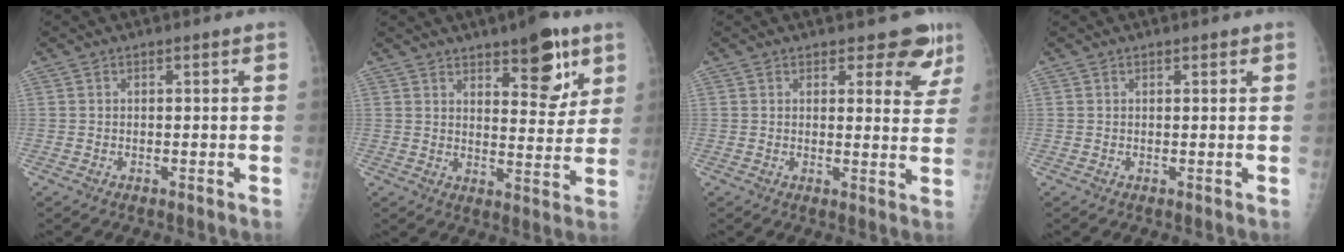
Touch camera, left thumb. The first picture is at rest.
{"total": 11.3, "force": [6.6, 4.4, 8.1], "torque": [-0.079, -0.037, 0.094]}
{"total": 6.4, "force": [4.8, 3.1, 2.9], "torque": [0.003, -0.032, 0.045]}
{"total": 0.6, "force": [0.4, 0.2, 0.3], "torque": [-0.003, -0.002, 0.004]}